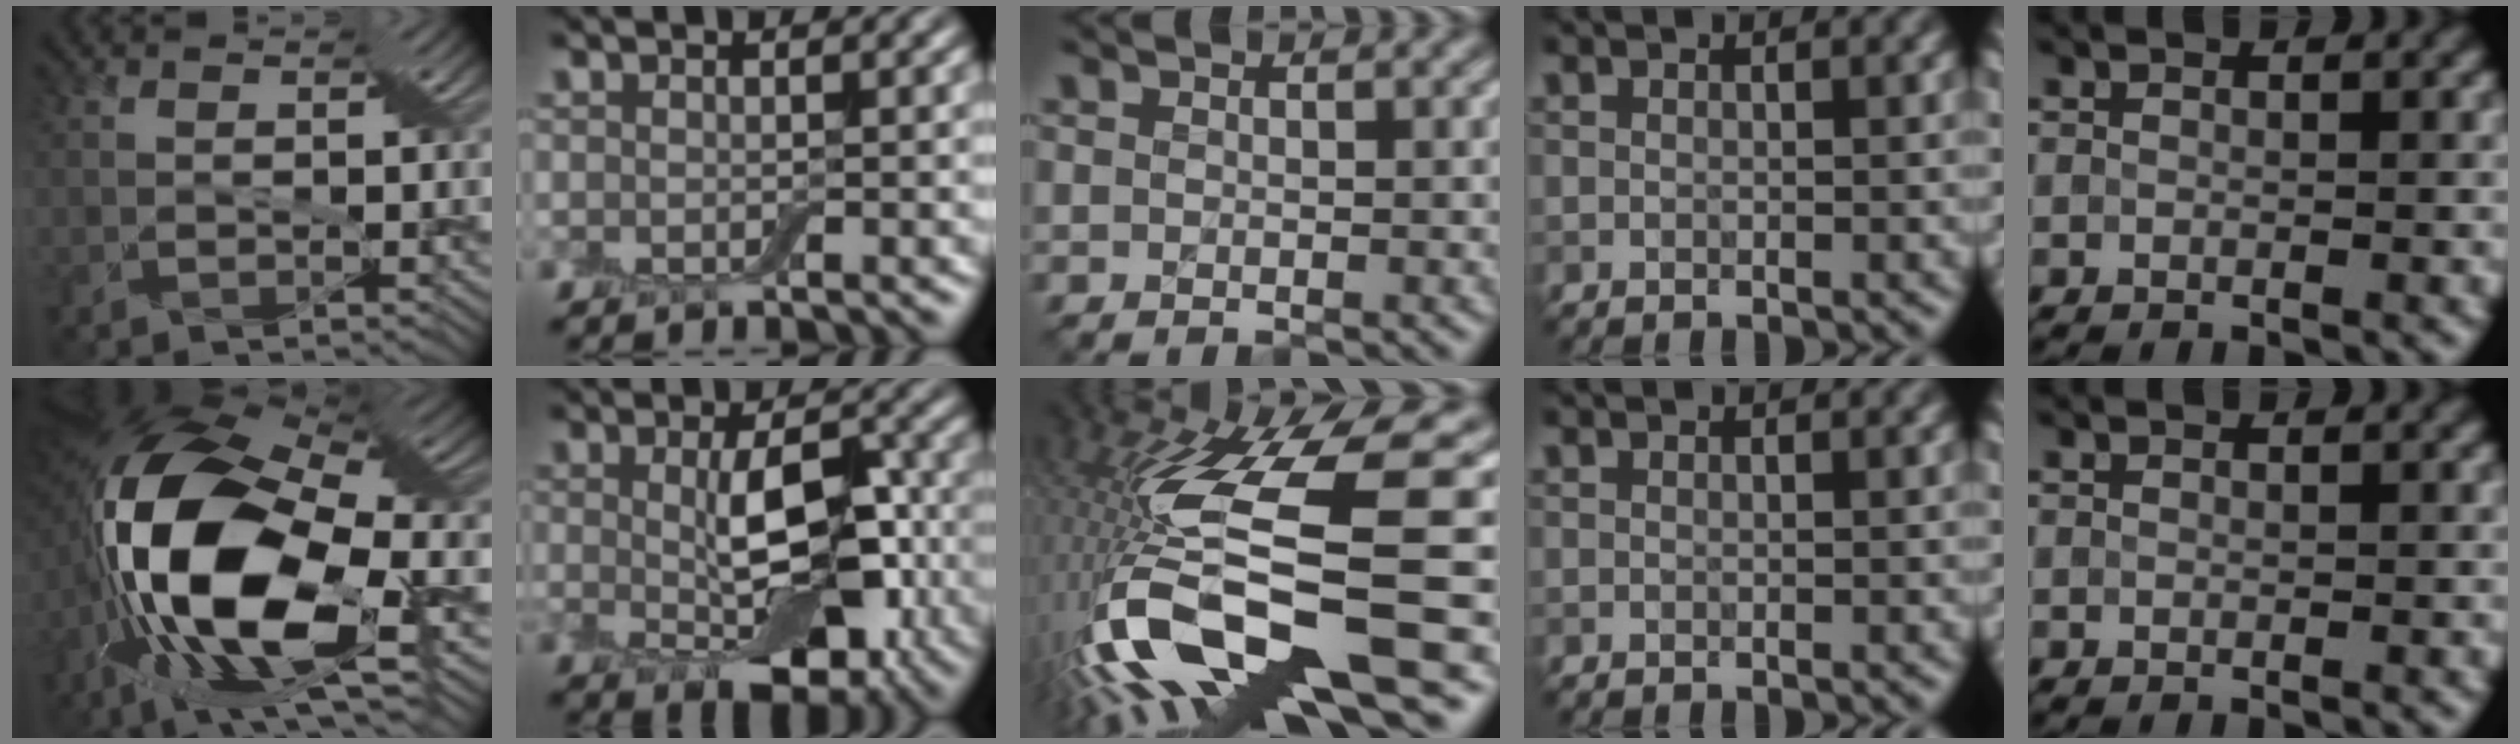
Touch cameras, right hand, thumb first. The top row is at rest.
{"thumb": {"total": 19.2, "force": [-3.1, 8.8, 16.8], "torque": [-0.385, -0.009, -0.047]}, "index": {"total": 7.7, "force": [-0.7, 4.0, 6.5], "torque": [-0.099, -0.003, -0.004]}, "middle": {"total": 16.3, "force": [-3.3, 5.6, 15.0], "torque": [-0.310, -0.033, -0.045]}}